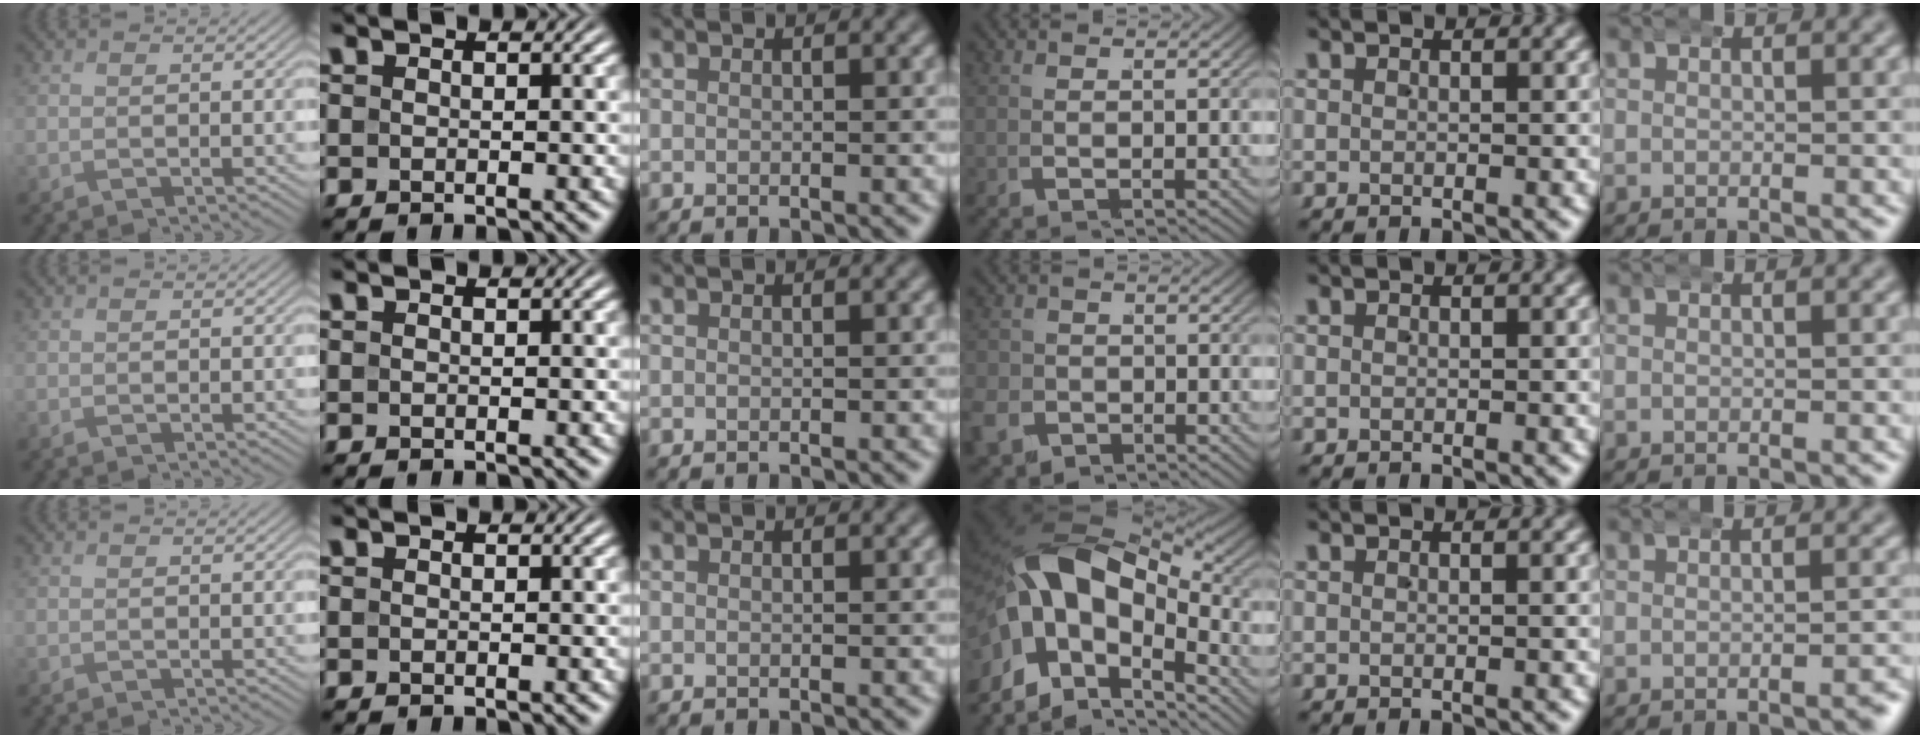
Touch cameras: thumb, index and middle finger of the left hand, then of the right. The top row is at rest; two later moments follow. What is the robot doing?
{"motion": "wrap", "object": "arm wrap"}